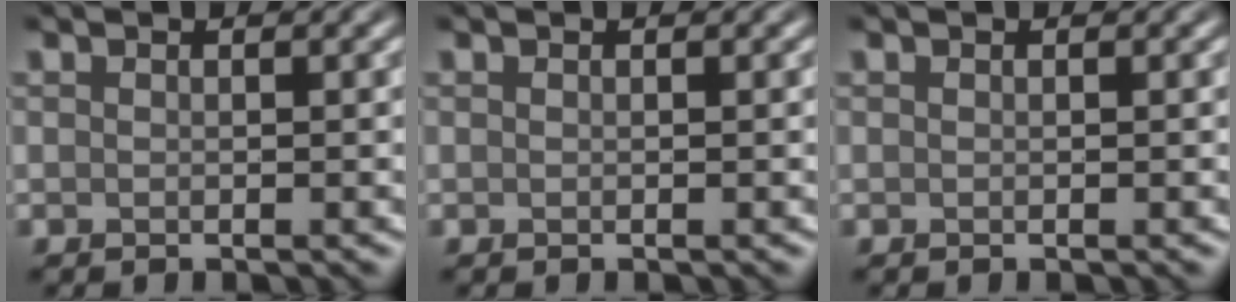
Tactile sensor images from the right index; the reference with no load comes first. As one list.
[{"total": 0.0}, {"total": 0.0}]